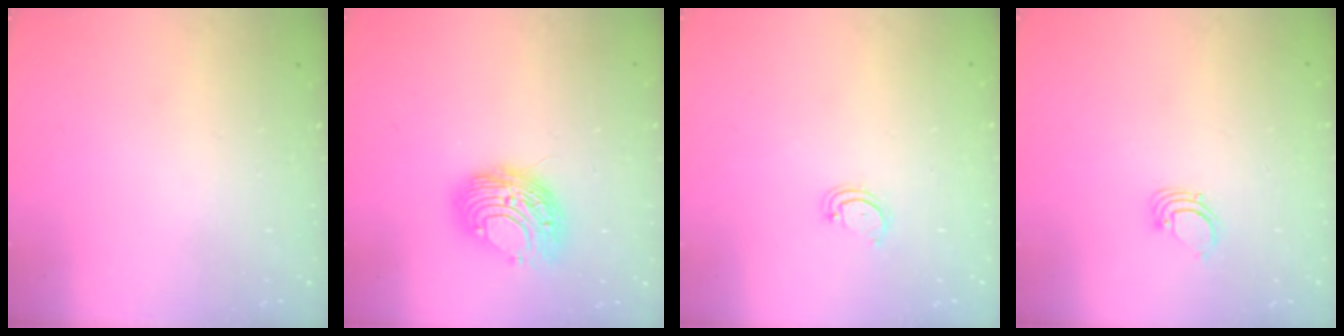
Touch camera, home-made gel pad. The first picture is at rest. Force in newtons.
{"total": 9.9, "press": 9.9, "slide": 0.4}
{"total": 3.0, "press": 3.0, "slide": 0.2}
{"total": 2.2, "press": 2.2, "slide": 0.2}